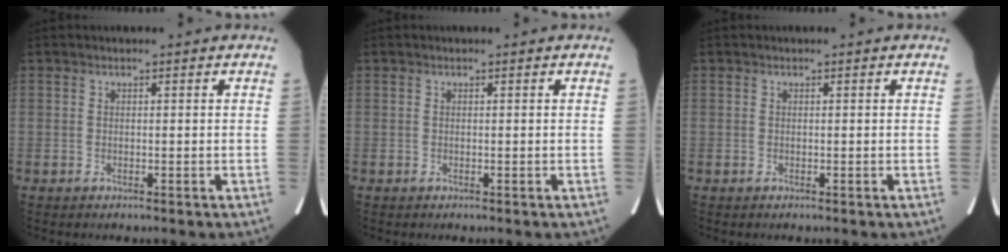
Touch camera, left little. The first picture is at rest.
{"total": 0.0}
{"total": 0.0}